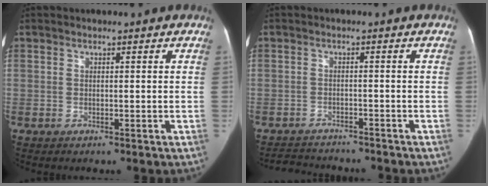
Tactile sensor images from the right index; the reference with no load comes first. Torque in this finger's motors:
{"motor_torque": [-2.14, 0.00, -1.05, -0.21]}